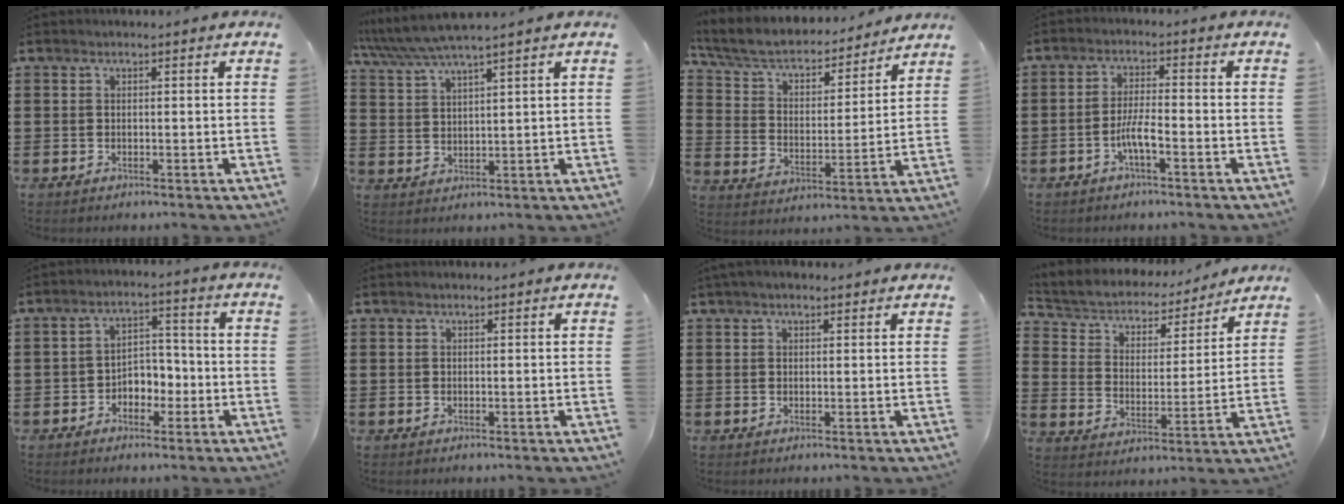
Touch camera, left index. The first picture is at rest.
{"total": 5.1, "force": [4.4, -0.2, 2.6], "torque": [-0.063, -0.015, 0.078]}
{"total": 5.6, "force": [4.7, 2.0, 2.3], "torque": [-0.068, -0.034, 0.075]}
{"total": 4.2, "force": [-1.9, 0.6, 3.7], "torque": [-0.084, -0.004, -0.041]}
{"total": 3.8, "force": [-2.1, 2.7, 1.7], "torque": [-0.039, 0.009, -0.045]}
{"total": 0.0}
{"total": 1.9, "force": [1.5, 0.7, 0.9], "torque": [-0.021, 0.005, 0.028]}
{"total": 4.0, "force": [3.7, 1.5, 0.6], "torque": [-0.037, -0.029, 0.055]}